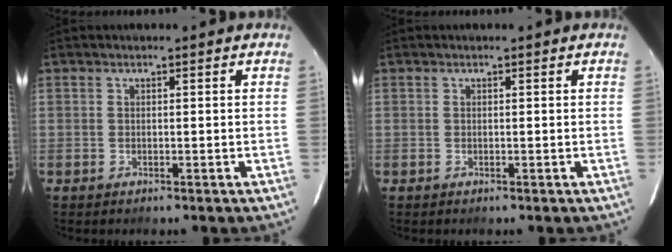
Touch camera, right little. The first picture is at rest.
{"total": 0.0}